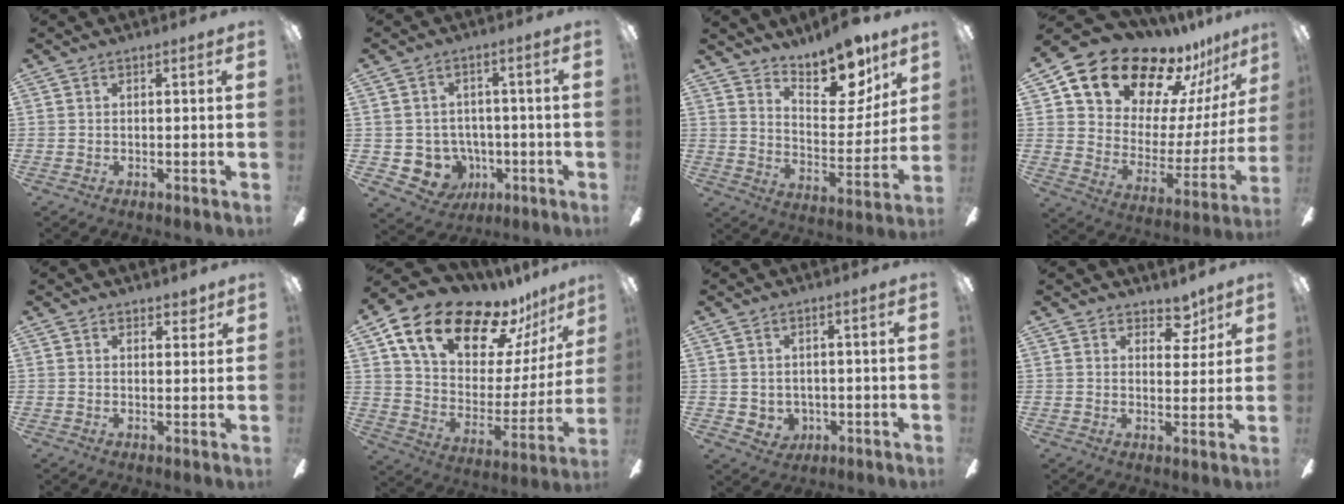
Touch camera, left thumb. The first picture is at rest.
{"total": 6.8, "force": [-0.6, 6.7, 1.3], "torque": [-0.055, 0.000, -0.003]}
{"total": 15.5, "force": [12.5, 5.8, 7.0], "torque": [-0.092, -0.093, 0.215]}
{"total": 19.1, "force": [14.8, 10.0, 6.7], "torque": [-0.129, -0.107, 0.277]}
{"total": 2.8, "force": [2.4, 1.3, 0.8], "torque": [0.005, -0.011, 0.040]}
{"total": 20.6, "force": [15.0, 10.1, 10.0], "torque": [-0.173, -0.096, 0.271]}
{"total": 3.0, "force": [0.8, 2.8, 0.8], "torque": [-0.013, -0.004, 0.015]}
{"total": 6.3, "force": [4.7, 3.5, 2.2], "torque": [-0.009, -0.026, 0.079]}